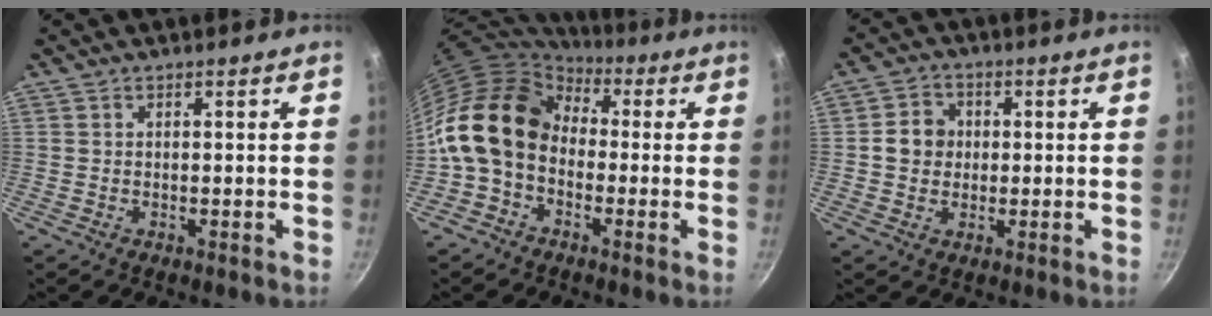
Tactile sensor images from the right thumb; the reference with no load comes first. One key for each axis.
{"total": 15.6, "fx": 0.2, "fy": 12.0, "fz": 10.0, "tx": -0.171, "ty": 0.038, "tz": -0.018}
{"total": 5.5, "fx": 0.3, "fy": 5.0, "fz": 2.4, "tx": -0.014, "ty": 0.008, "tz": -0.006}